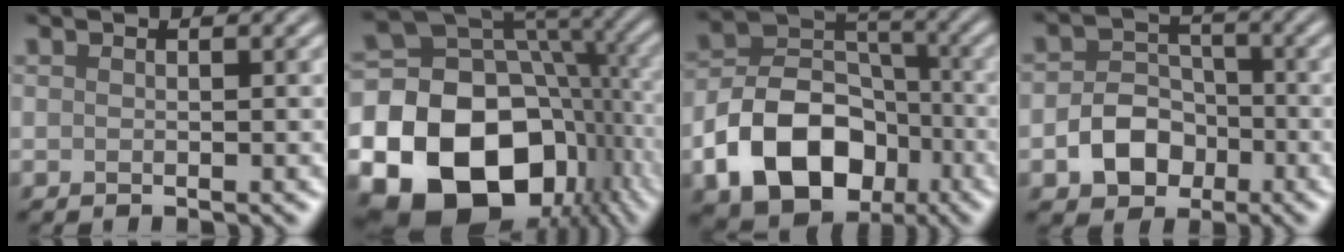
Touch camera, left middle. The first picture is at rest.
{"total": 22.0, "force": [-6.5, 17.1, 12.2], "torque": [-0.230, -0.036, -0.113]}
{"total": 10.5, "force": [-4.1, 7.4, 6.2], "torque": [-0.111, -0.002, -0.078]}
{"total": 4.6, "force": [-1.7, 3.6, 2.3], "torque": [-0.033, 0.000, -0.031]}